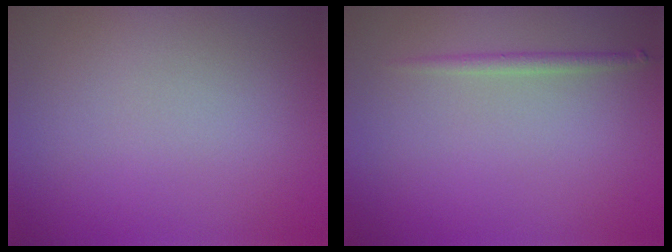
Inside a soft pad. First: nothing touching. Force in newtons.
{"total": 1.1, "press": 1.1, "slide": 0.0}